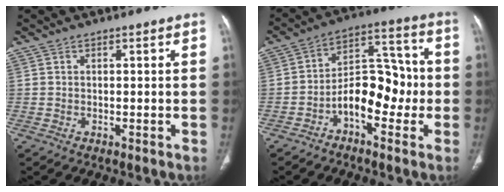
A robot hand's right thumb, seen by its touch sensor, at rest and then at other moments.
{"total": 11.5, "force": [-3.5, 6.7, 8.6], "torque": [-0.106, 0.052, -0.065]}